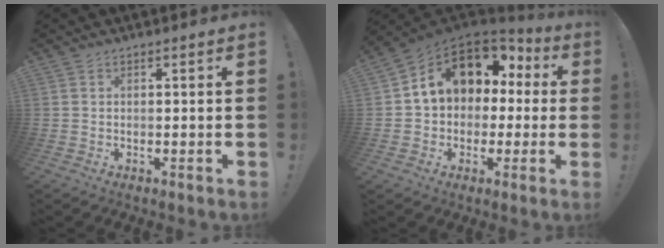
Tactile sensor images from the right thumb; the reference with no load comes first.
{"total": 13.1, "force": [4.7, 9.9, 7.1], "torque": [-0.110, -0.015, 0.090]}